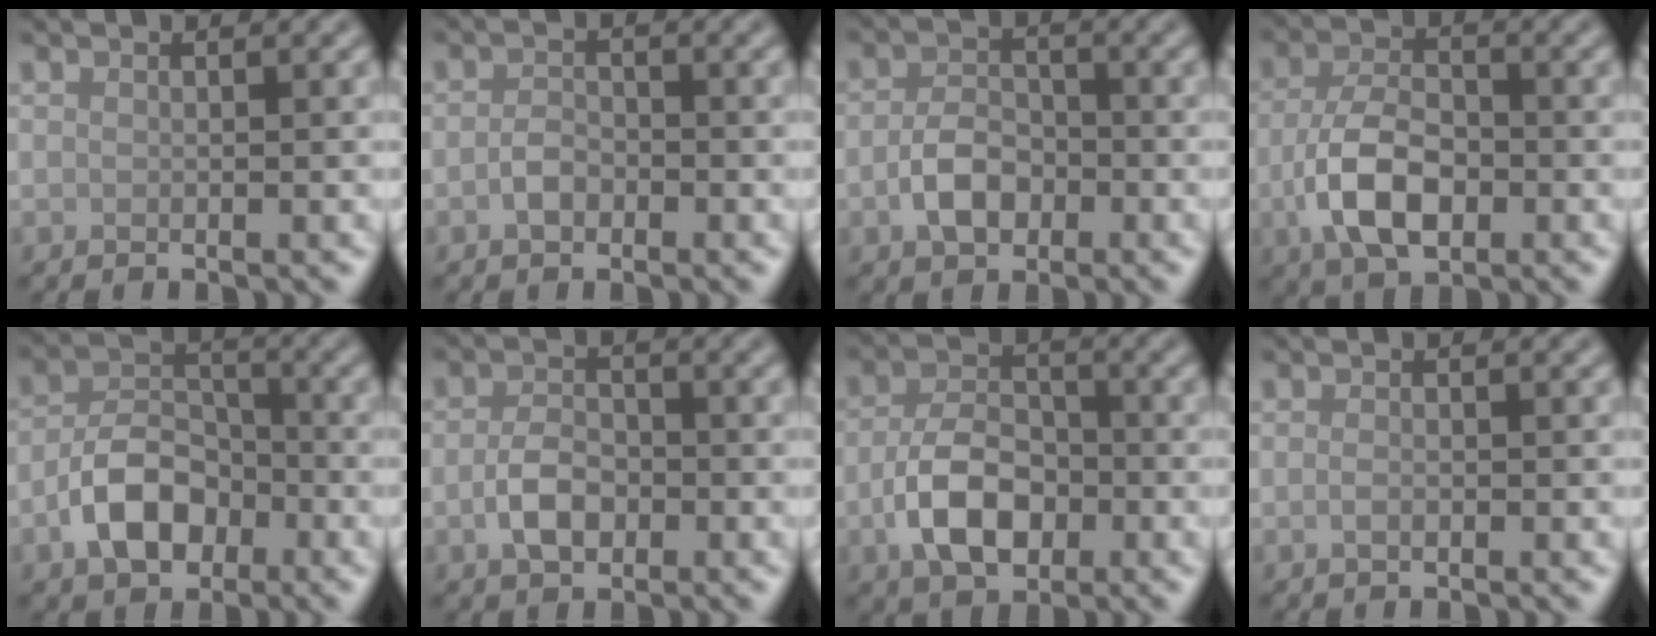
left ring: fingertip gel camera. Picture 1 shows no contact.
{"total": 1.8, "force": [-0.8, 1.2, 1.1], "torque": [-0.023, 0.003, -0.018]}
{"total": 3.7, "force": [-1.2, 2.5, 2.4], "torque": [-0.046, 0.003, -0.027]}
{"total": 6.1, "force": [-2.0, 3.4, 4.7], "torque": [-0.093, -0.001, -0.044]}
{"total": 5.6, "force": [-2.5, 3.7, 3.5], "torque": [-0.062, 0.006, -0.051]}
{"total": 3.3, "force": [-0.9, 2.1, 2.3], "torque": [-0.046, 0.001, -0.021]}
{"total": 6.0, "force": [-1.9, 3.8, 4.3], "torque": [-0.083, 0.000, -0.040]}
{"total": 0.9, "force": [-0.3, 0.5, 0.7], "torque": [-0.016, -0.001, -0.005]}